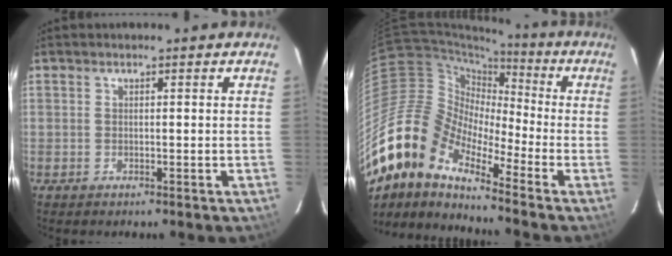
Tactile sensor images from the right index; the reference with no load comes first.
{"total": 19.6, "force": [-13.6, 7.7, 11.8], "torque": [-0.201, -0.031, -0.271]}